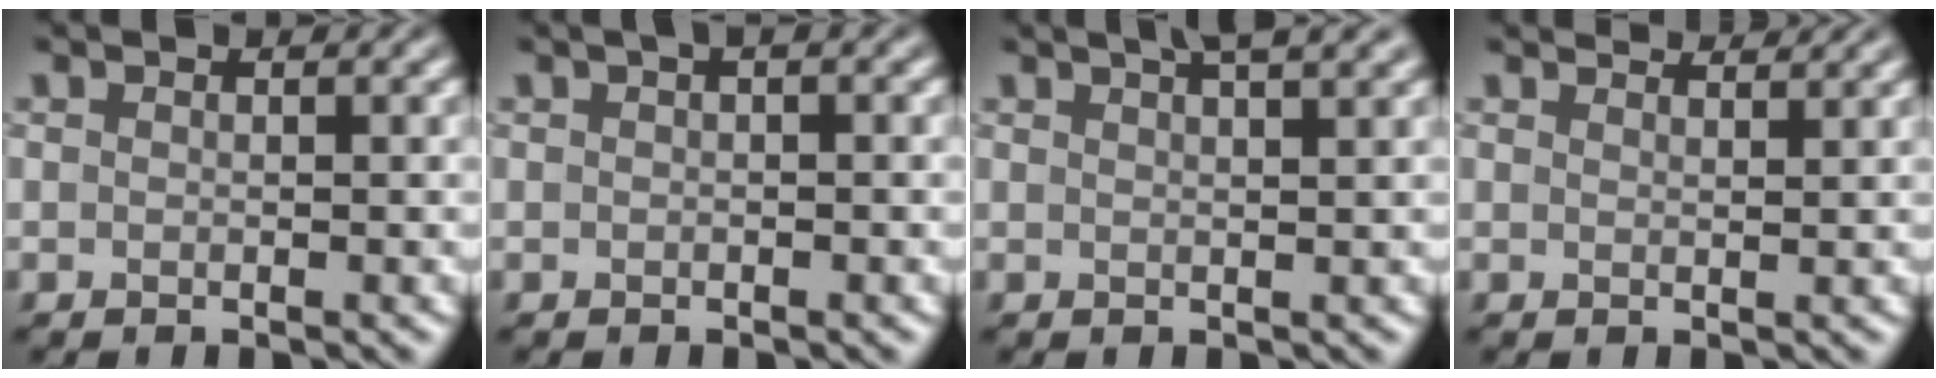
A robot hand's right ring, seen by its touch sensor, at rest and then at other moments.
{"total": 0.9, "force": [0.3, 0.2, 0.9], "torque": [-0.015, 0.004, 0.003]}
{"total": 4.9, "force": [3.2, 1.7, 3.3], "torque": [-0.016, 0.025, 0.015]}
{"total": 3.1, "force": [2.9, 0.4, 0.9], "torque": [-0.007, 0.003, 0.032]}